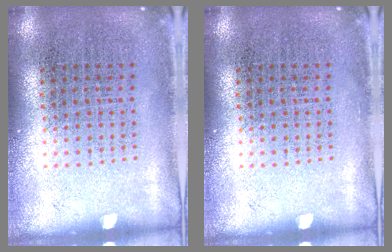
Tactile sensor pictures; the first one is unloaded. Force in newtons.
{"total": 0.0}